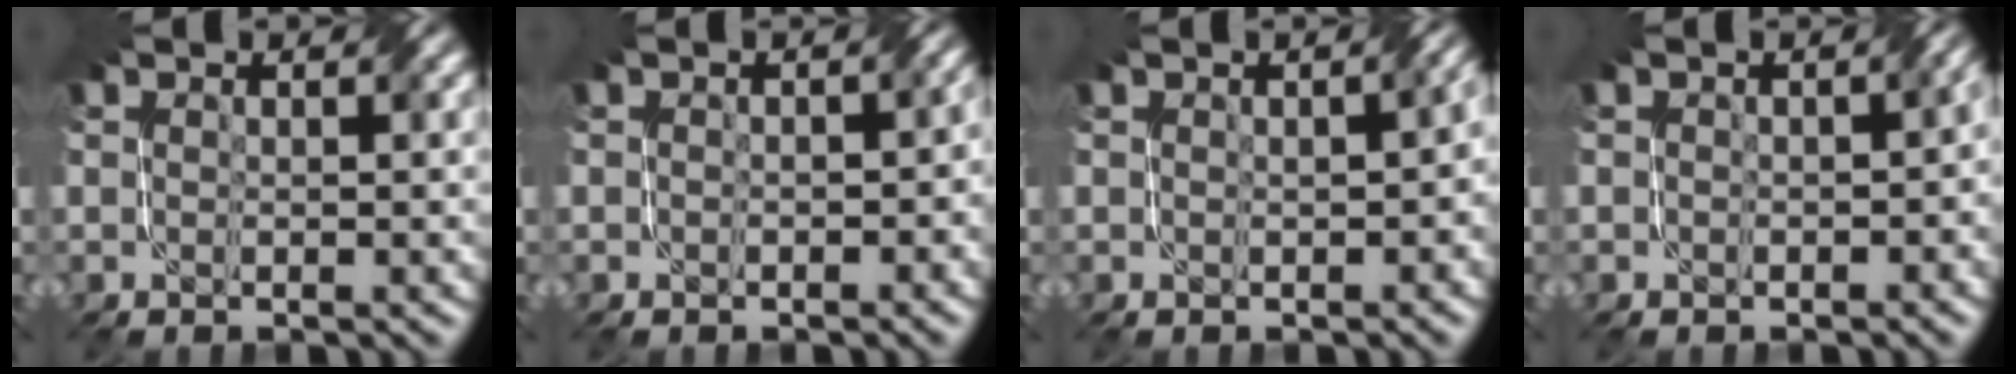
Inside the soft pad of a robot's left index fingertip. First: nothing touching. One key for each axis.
{"total": 2.7, "fx": -0.2, "fy": 1.8, "fz": 2.1, "tx": -0.011, "ty": -0.003, "tz": 0.002}
{"total": 3.5, "fx": 0.1, "fy": 1.8, "fz": 3.0, "tx": -0.025, "ty": 0.002, "tz": 0.012}
{"total": 3.1, "fx": -0.1, "fy": 2.0, "fz": 2.4, "tx": -0.013, "ty": -0.001, "tz": 0.002}